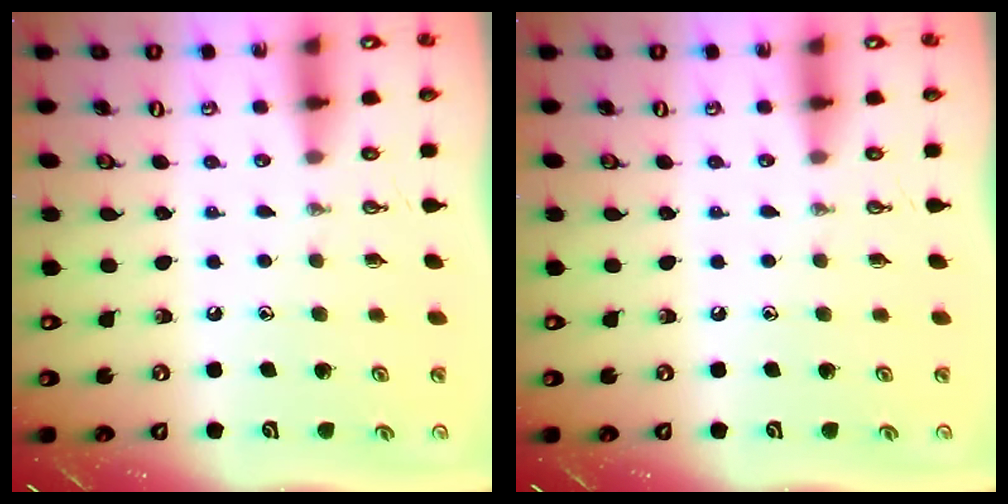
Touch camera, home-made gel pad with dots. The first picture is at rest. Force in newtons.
{"total": 0.0}